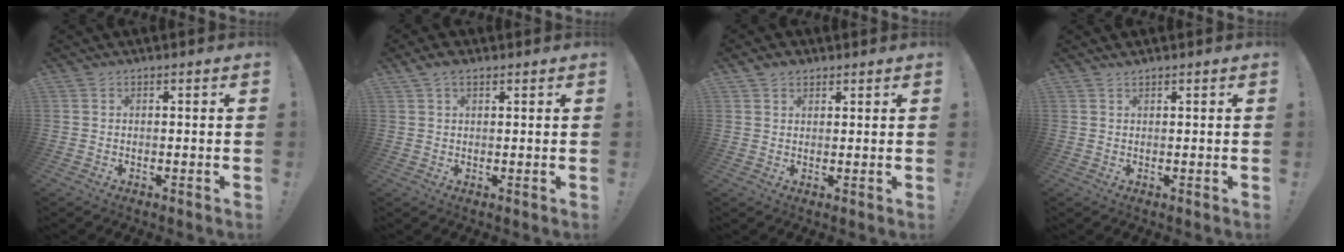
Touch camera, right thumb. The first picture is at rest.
{"total": 3.2, "force": [2.1, 1.6, 1.8], "torque": [-0.031, -0.004, 0.039]}
{"total": 2.7, "force": [1.9, 1.8, 0.7], "torque": [-0.004, -0.009, 0.033]}
{"total": 0.9, "force": [0.8, -0.1, 0.3], "torque": [-0.002, -0.003, 0.016]}